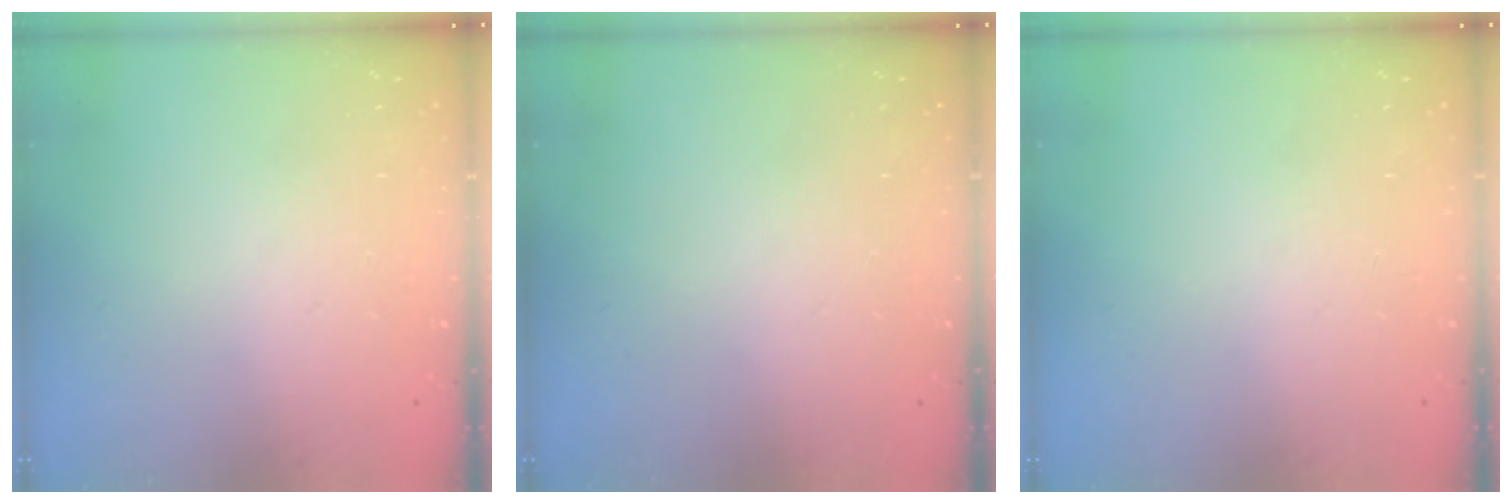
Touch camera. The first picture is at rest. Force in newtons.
{"total": 0.0}
{"total": 0.0}